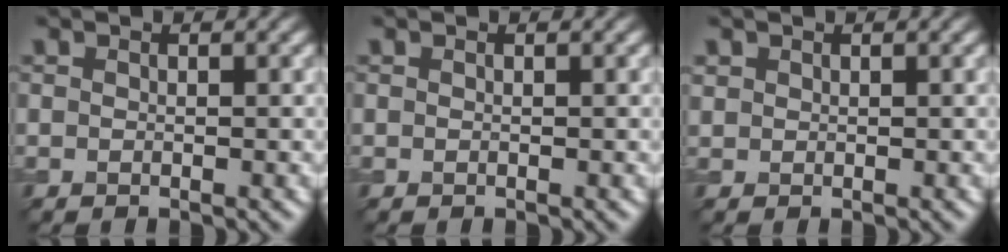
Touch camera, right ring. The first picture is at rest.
{"total": 0.0}
{"total": 0.7, "force": [0.4, 0.5, 0.0], "torque": [0.001, -0.001, 0.012]}